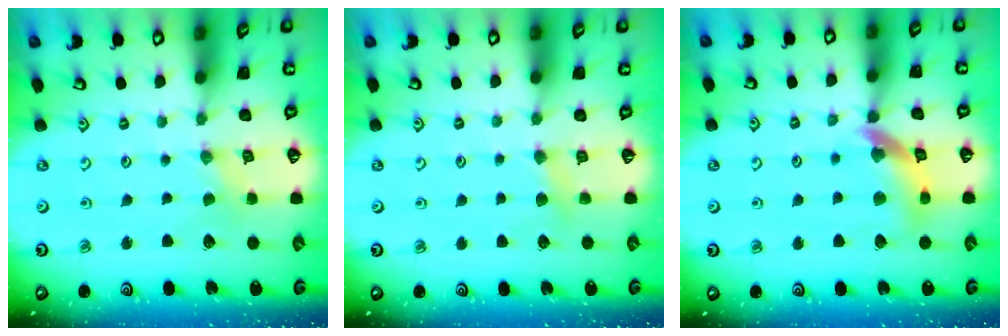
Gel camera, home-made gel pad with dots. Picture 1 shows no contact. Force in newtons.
{"total": 4.6, "press": 4.5, "slide": 0.8}
{"total": 12.9, "press": 12.8, "slide": 1.7}